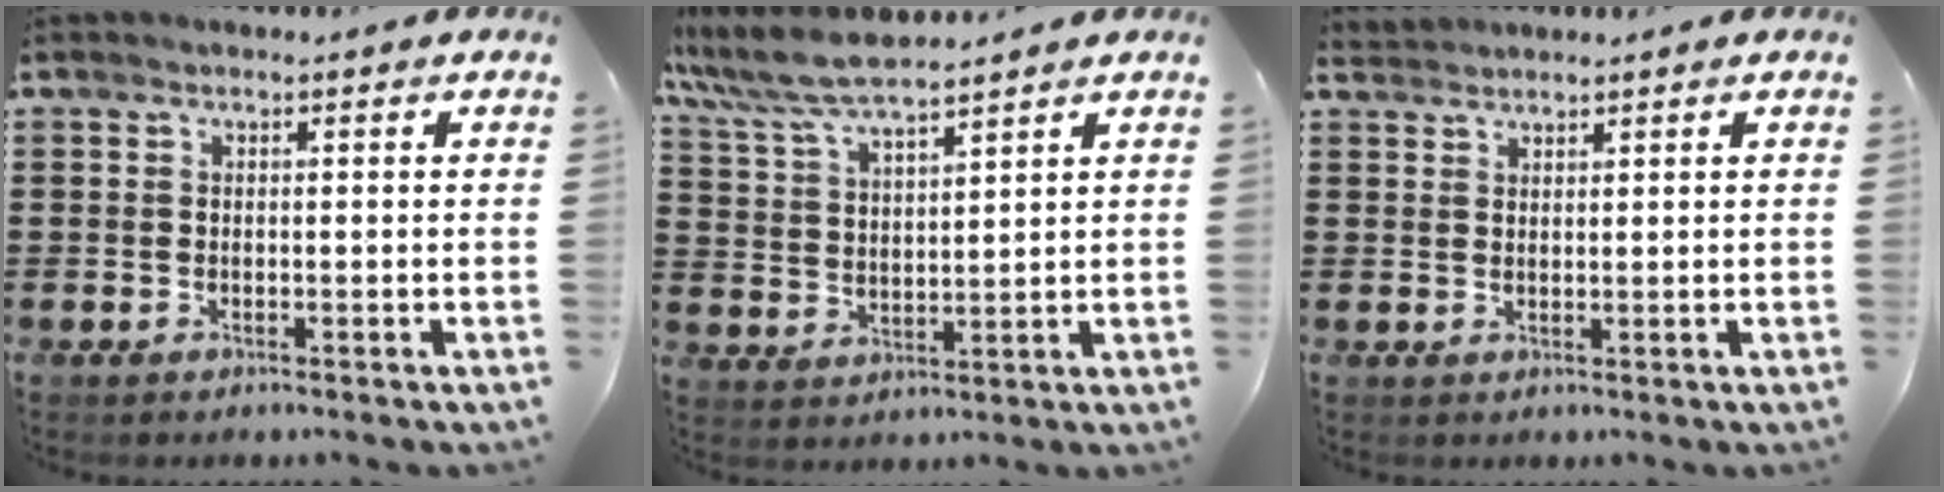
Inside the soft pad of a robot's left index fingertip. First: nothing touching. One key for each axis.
{"total": 6.8, "fx": 6.1, "fy": 0.7, "fz": 3.0, "tx": -0.079, "ty": -0.022, "tz": 0.108}
{"total": 1.6, "fx": 1.6, "fy": -0.1, "fz": -0.2, "tx": 0.001, "ty": 0.001, "tz": 0.033}